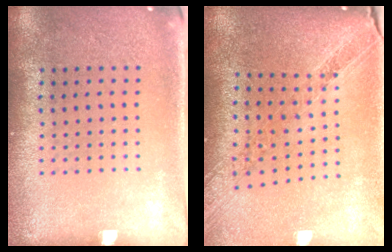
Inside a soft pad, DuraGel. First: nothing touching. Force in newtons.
{"total": 1.2, "press": 1.2, "slide": 0.1}